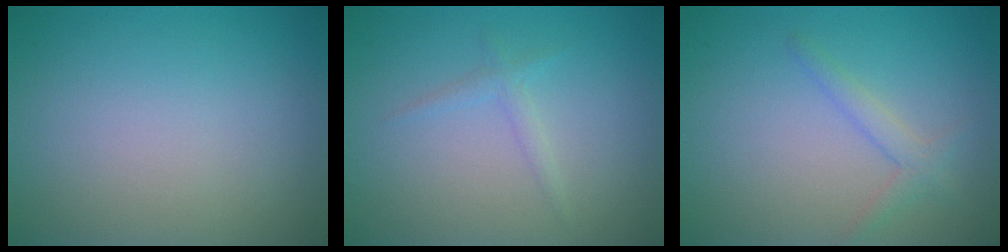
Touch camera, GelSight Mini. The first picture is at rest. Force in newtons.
{"total": 1.1, "press": 1.1, "slide": 0.1}
{"total": 1.7, "press": 1.7, "slide": 0.1}